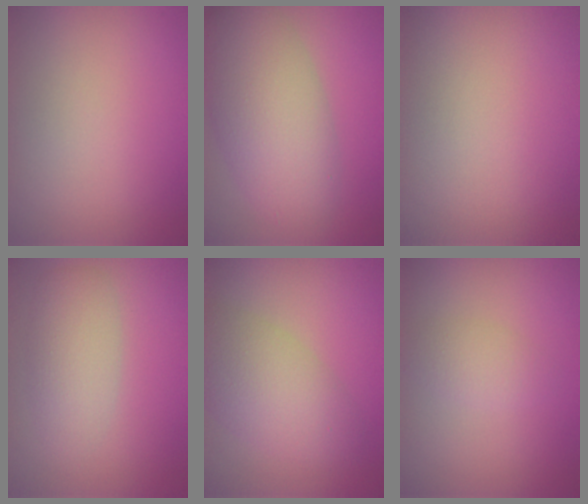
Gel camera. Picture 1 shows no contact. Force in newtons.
{"total": 7.7, "press": 7.7, "slide": 0.2}
{"total": 0.0}
{"total": 3.4, "press": 3.3, "slide": 0.4}
{"total": 5.3, "press": 5.3, "slide": 0.1}
{"total": 1.7, "press": 1.7, "slide": 0.0}